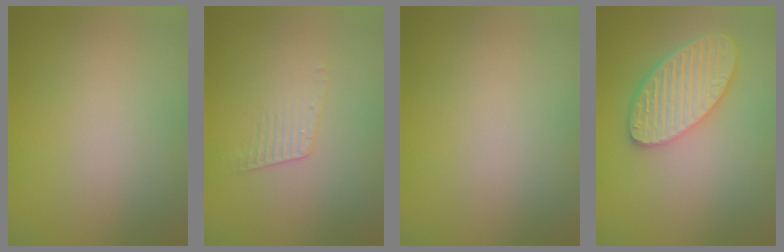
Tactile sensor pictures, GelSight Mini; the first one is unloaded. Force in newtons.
{"total": 1.1, "press": 0.2, "slide": 1.1}
{"total": 0.0}
{"total": 5.3, "press": 4.7, "slide": 2.5}